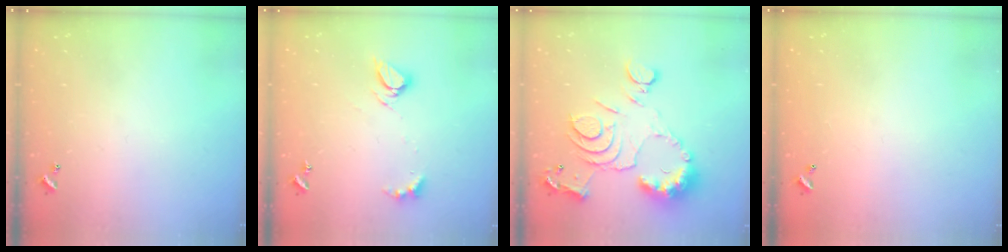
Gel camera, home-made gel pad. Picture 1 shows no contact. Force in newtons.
{"total": 8.2, "press": 8.1, "slide": 0.9}
{"total": 15.0, "press": 15.0, "slide": 1.6}
{"total": 3.0, "press": 3.0, "slide": 0.1}